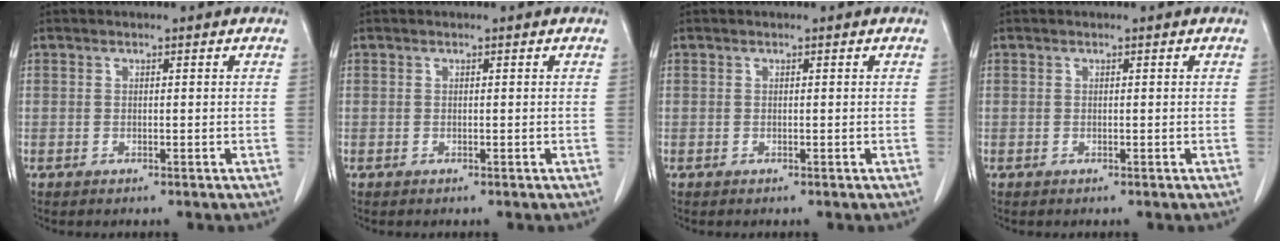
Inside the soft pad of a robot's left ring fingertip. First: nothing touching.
{"total": 0.0}
{"total": 0.0}
{"total": 0.0}